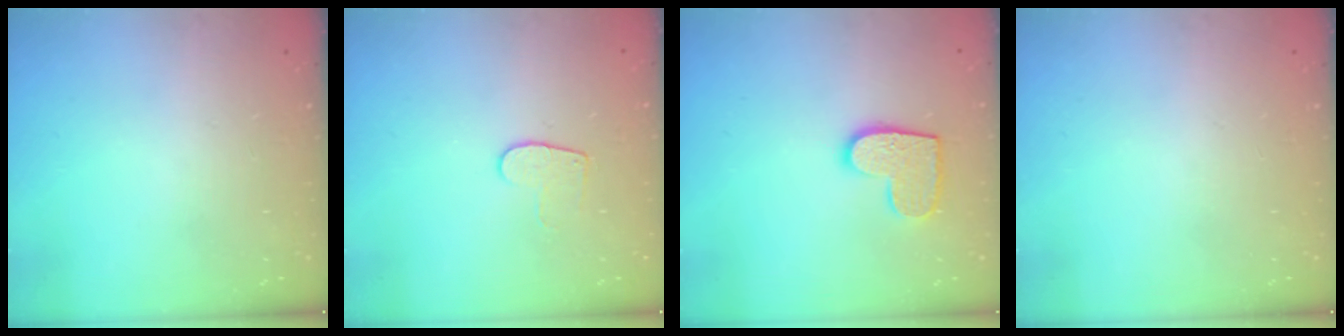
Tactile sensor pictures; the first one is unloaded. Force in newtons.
{"total": 6.4, "press": 6.4, "slide": 0.6}
{"total": 10.5, "press": 10.5, "slide": 0.6}
{"total": 0.0}